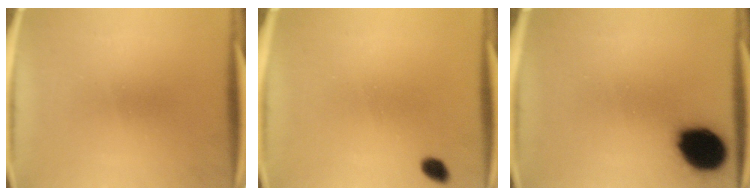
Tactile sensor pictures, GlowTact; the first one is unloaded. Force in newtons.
{"total": 2.0}
{"total": 14.1}